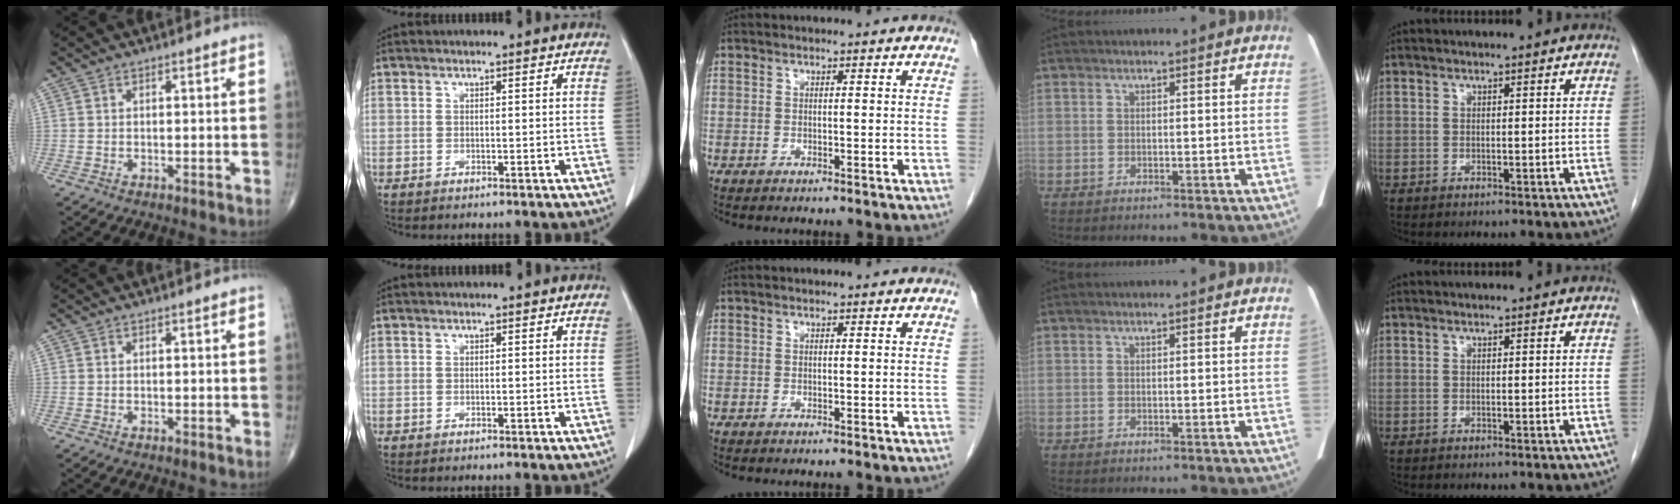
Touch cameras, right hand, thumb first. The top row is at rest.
{}